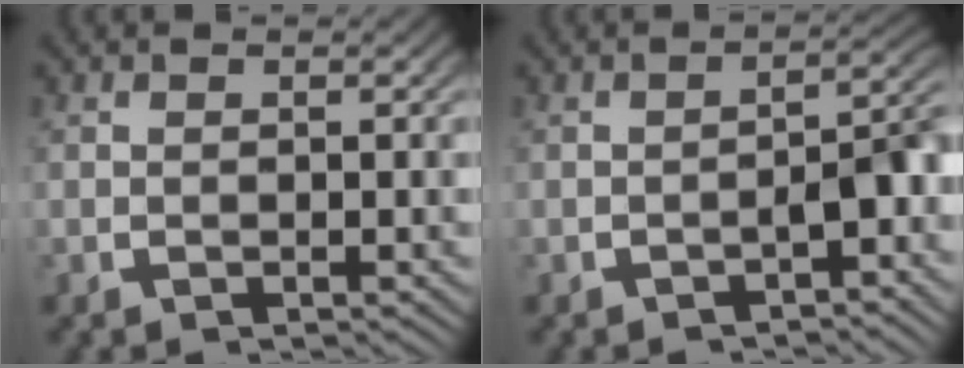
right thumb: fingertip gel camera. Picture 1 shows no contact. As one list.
[{"total": 4.4, "force": [-1.6, 1.8, 3.7], "torque": [-0.047, 0.000, -0.020]}]